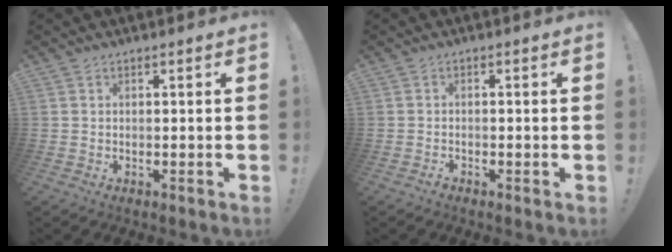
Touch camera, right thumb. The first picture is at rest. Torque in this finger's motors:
{"motor_torque": [0.19, -0.06, -0.20, -0.09, 0.04]}